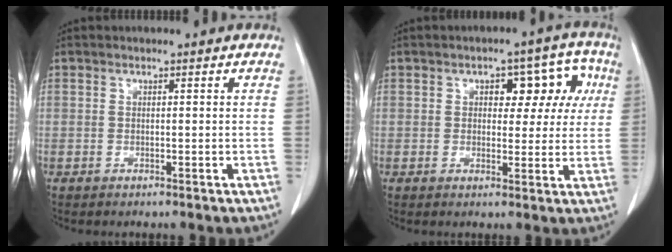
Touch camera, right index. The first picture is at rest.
{"total": 7.5, "force": [2.1, 4.2, 5.9], "torque": [-0.053, 0.033, 0.026]}